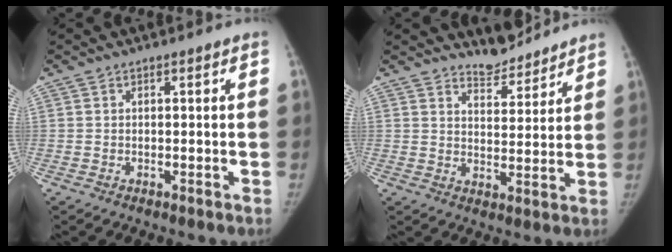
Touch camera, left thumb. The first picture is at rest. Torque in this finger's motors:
{"motor_torque": [0.58, -0.50, 0.36, -0.76, 0.04]}